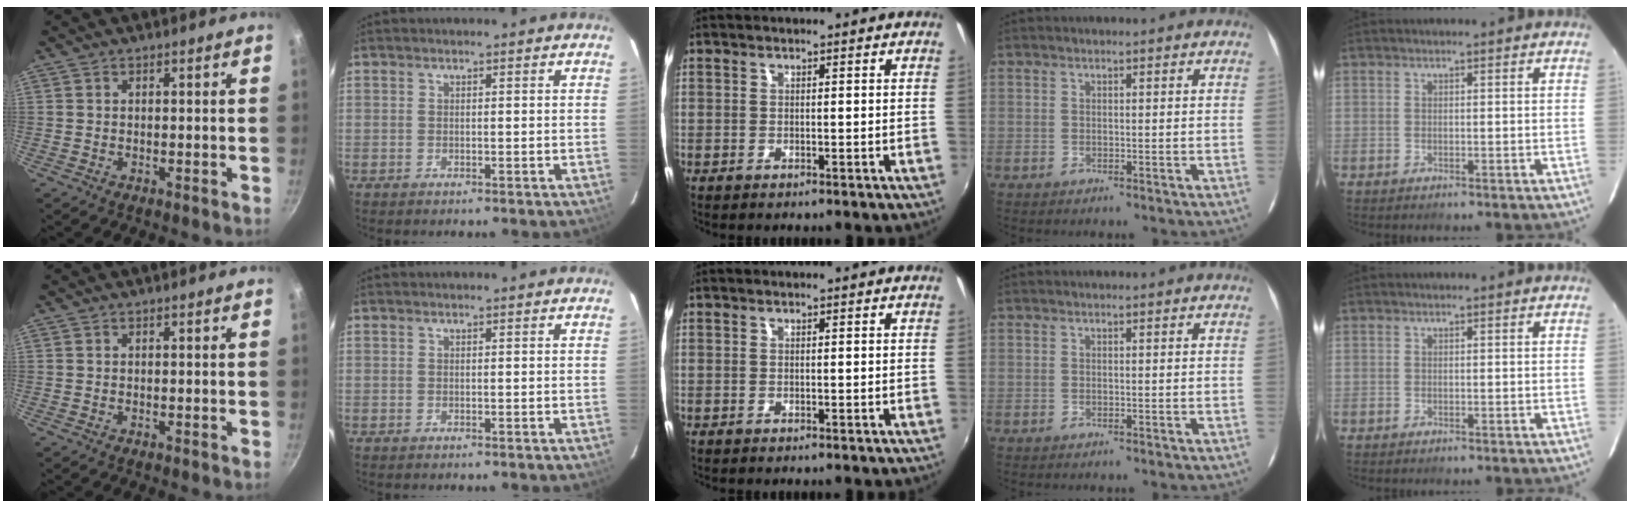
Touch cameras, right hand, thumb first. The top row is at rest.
{}